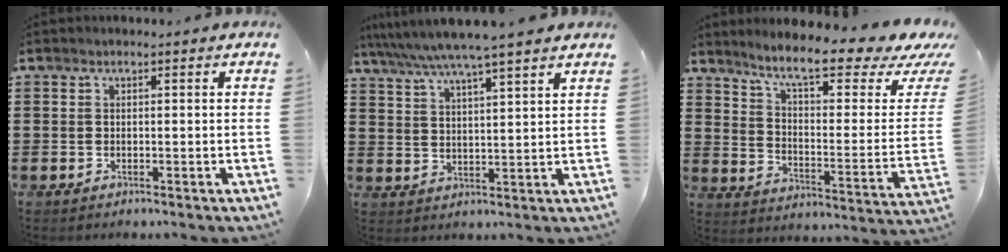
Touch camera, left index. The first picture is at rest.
{"total": 6.1, "force": [5.4, -0.7, 2.8], "torque": [-0.072, -0.028, 0.091]}
{"total": 10.1, "force": [7.7, 0.8, 6.5], "torque": [-0.131, -0.055, 0.123]}